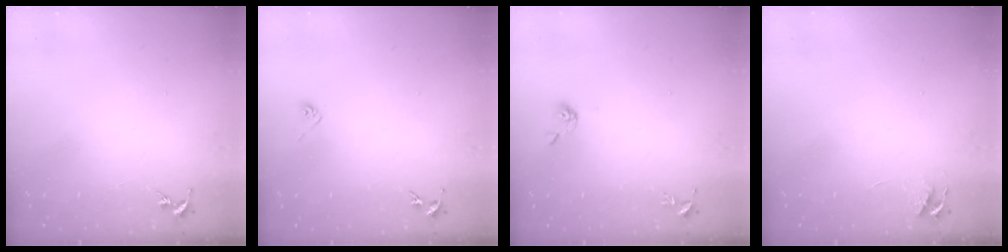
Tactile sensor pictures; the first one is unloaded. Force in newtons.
{"total": 2.9, "press": 2.8, "slide": 0.8}
{"total": 4.7, "press": 4.5, "slide": 1.3}
{"total": 3.5, "press": 3.4, "slide": 0.5}